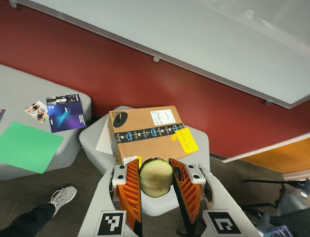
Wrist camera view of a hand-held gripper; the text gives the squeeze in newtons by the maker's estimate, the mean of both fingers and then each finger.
{"total": 12.0, "left": 12.3, "right": 11.7}